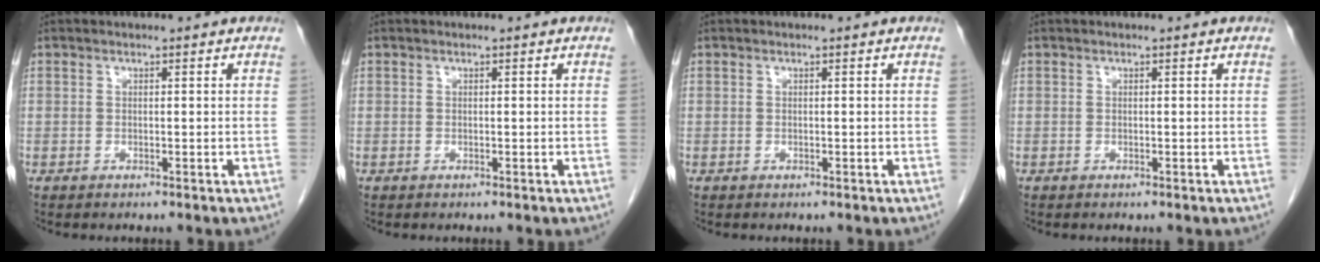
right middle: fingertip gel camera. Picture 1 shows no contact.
{"total": 0.0}
{"total": 0.0}
{"total": 0.0}